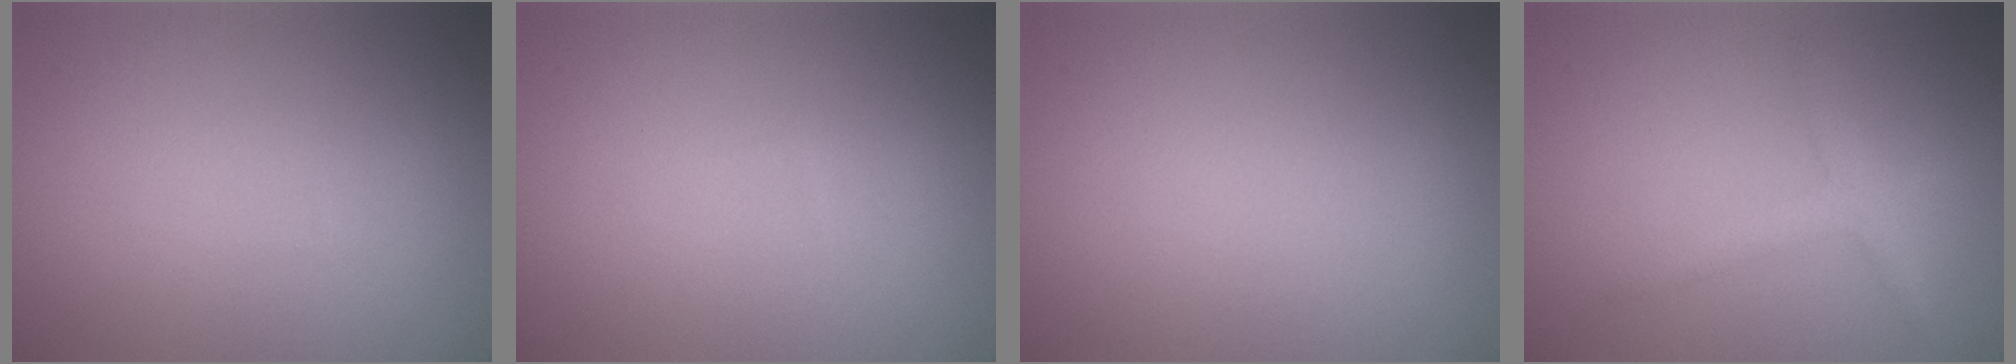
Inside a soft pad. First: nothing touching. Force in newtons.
{"total": 0.0}
{"total": 0.0}
{"total": 2.1, "press": 2.1, "slide": 0.2}